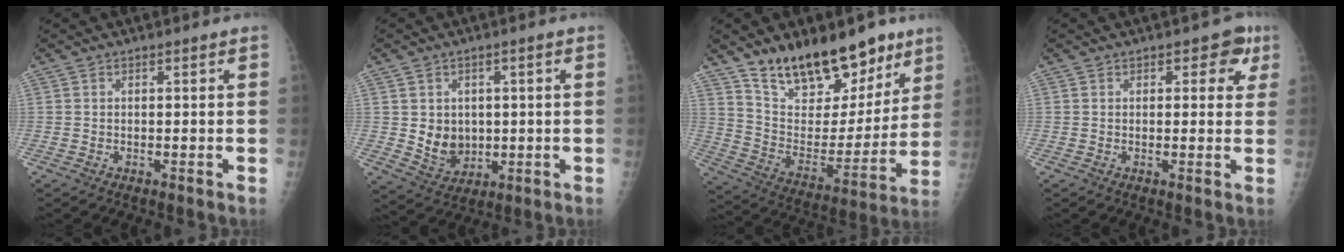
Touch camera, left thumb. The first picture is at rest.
{"total": 7.1, "force": [0.2, 5.9, 4.0], "torque": [-0.033, -0.008, 0.022]}
{"total": 21.3, "force": [14.9, 10.4, 11.1], "torque": [-0.129, -0.085, 0.252]}
{"total": 4.4, "force": [2.0, 2.7, 2.8], "torque": [0.004, -0.003, 0.014]}